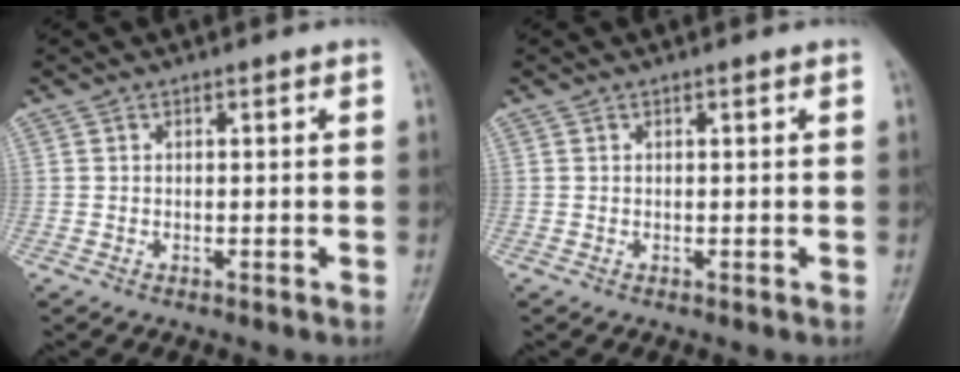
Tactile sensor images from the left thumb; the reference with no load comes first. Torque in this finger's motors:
{"motor_torque": [0.06, 0.03, 0.14, -0.04, -0.01]}